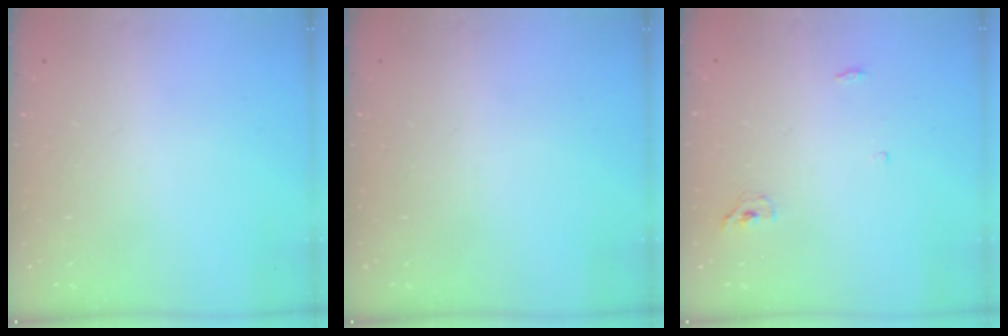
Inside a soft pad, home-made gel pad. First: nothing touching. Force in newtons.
{"total": 0.0}
{"total": 3.4, "press": 3.4, "slide": 0.7}